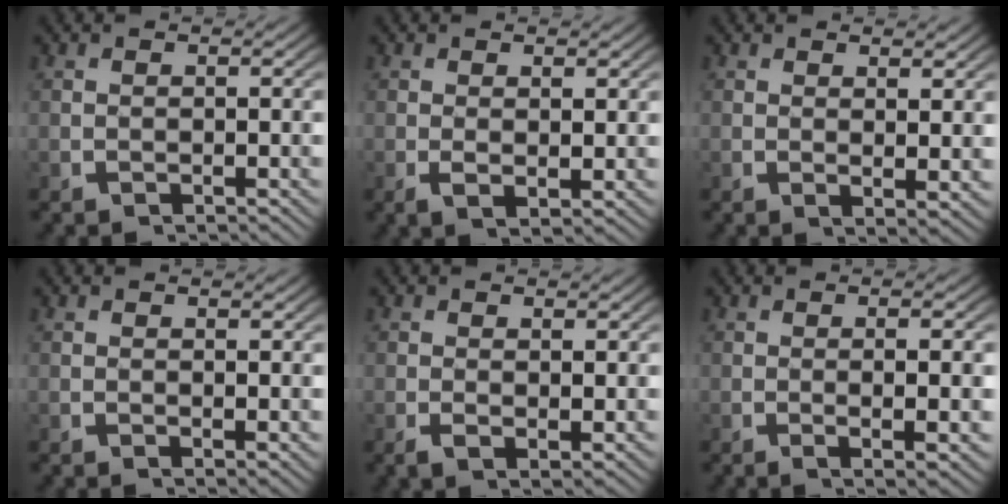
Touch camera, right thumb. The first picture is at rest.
{"total": 1.5, "force": [0.4, 0.5, 1.3], "torque": [-0.028, -0.008, 0.014]}
{"total": 1.7, "force": [1.0, 0.2, 1.4], "torque": [-0.024, -0.009, 0.020]}
{"total": 0.9, "force": [0.6, 0.2, 0.6], "torque": [-0.010, -0.005, 0.014]}
{"total": 1.4, "force": [0.3, 0.6, 1.2], "torque": [-0.024, -0.008, 0.011]}
{"total": 3.3, "force": [-0.1, 0.6, 3.2], "torque": [-0.049, -0.003, -0.001]}